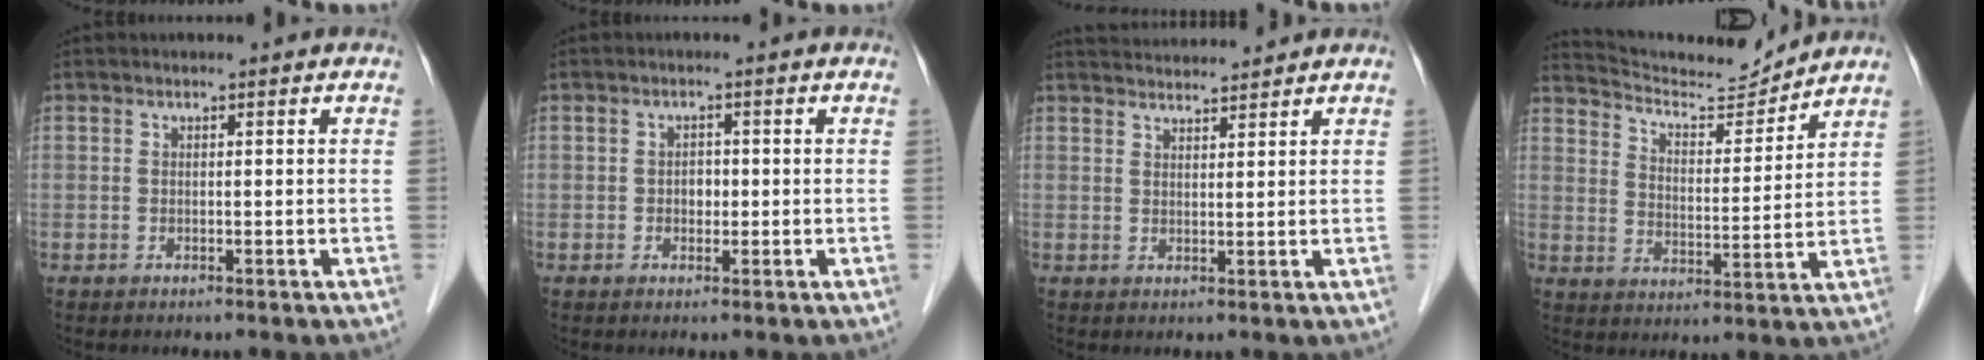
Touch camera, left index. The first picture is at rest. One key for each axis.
{"total": 1.6, "fx": -0.2, "fy": 1.2, "fz": 1.0, "tx": -0.015, "ty": 0.003, "tz": -0.003}
{"total": 6.3, "fx": 6.1, "fy": 0.3, "fz": 1.2, "tx": -0.024, "ty": 0.028, "tz": 0.095}
{"total": 11.3, "fx": 11.2, "fy": 0.2, "fz": 1.7, "tx": -0.038, "ty": -0.001, "tz": 0.184}